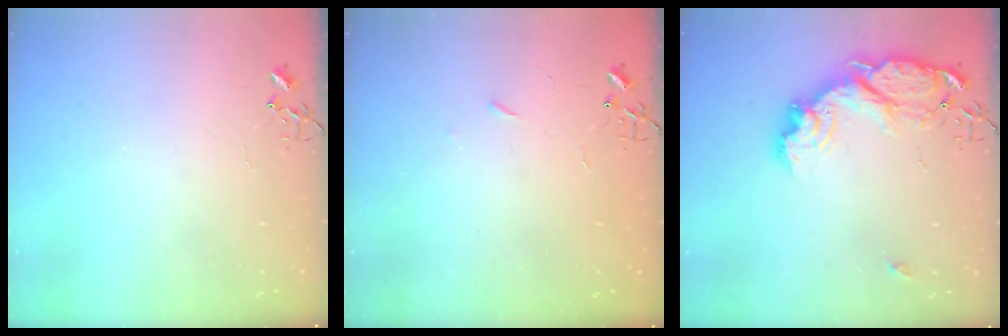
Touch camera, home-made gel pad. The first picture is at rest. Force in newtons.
{"total": 2.6, "press": 2.5, "slide": 0.4}
{"total": 18.0, "press": 18.0, "slide": 1.3}